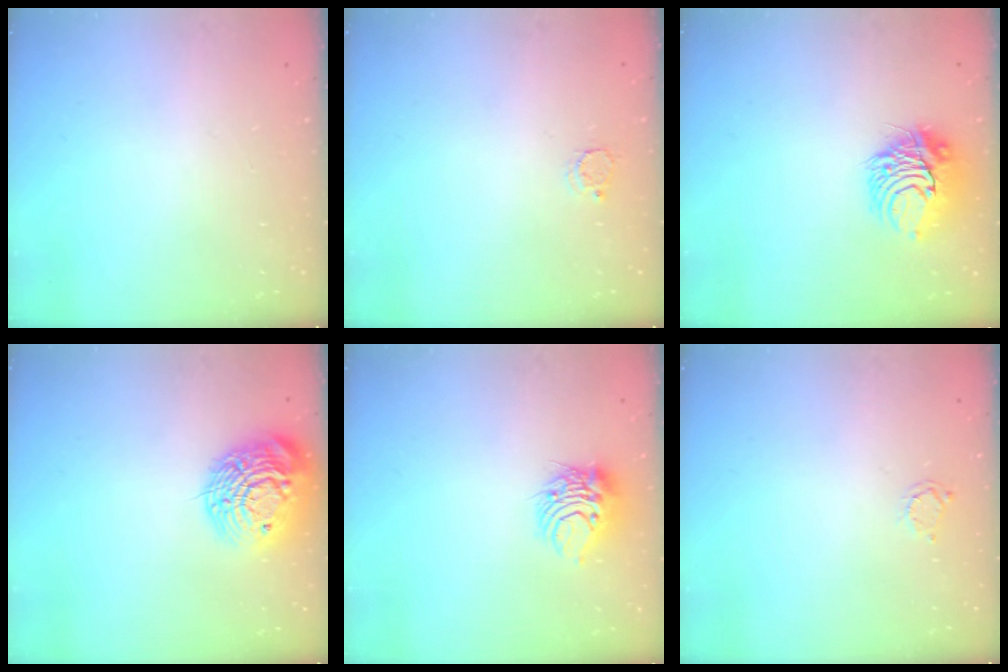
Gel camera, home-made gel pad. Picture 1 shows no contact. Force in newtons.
{"total": 2.5, "press": 2.5, "slide": 0.3}
{"total": 10.3, "press": 10.3, "slide": 0.8}
{"total": 17.4, "press": 17.4, "slide": 1.4}
{"total": 8.2, "press": 8.2, "slide": 0.3}
{"total": 2.0, "press": 2.0, "slide": 0.3}